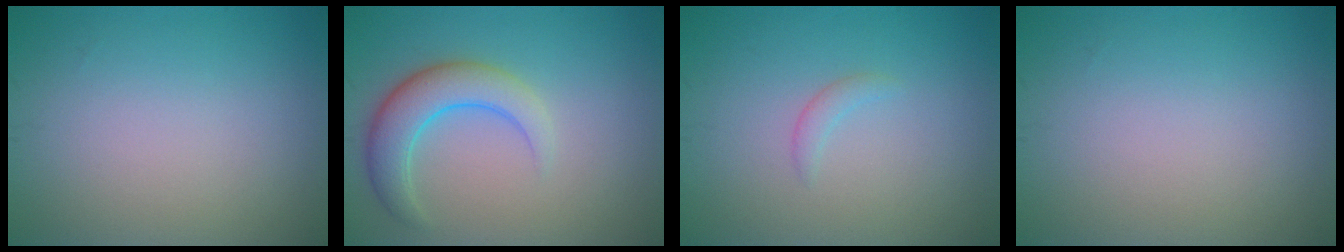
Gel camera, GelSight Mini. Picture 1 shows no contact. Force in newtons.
{"total": 4.6, "press": 4.6, "slide": 0.3}
{"total": 0.9, "press": 0.9, "slide": 0.1}
{"total": 0.0}